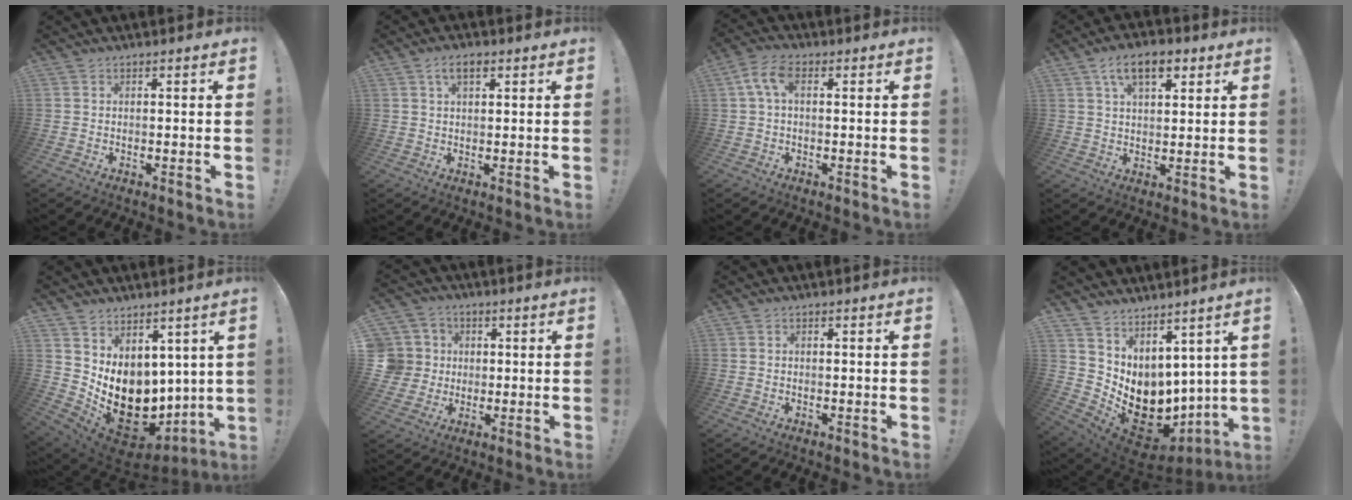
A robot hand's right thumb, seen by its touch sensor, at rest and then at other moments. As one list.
[{"total": 4.3, "force": [1.9, 2.1, 3.2], "torque": [-0.059, 0.004, 0.032]}, {"total": 6.2, "force": [1.2, 3.4, 5.1], "torque": [-0.116, 0.010, 0.023]}, {"total": 9.5, "force": [4.6, 4.9, 6.8], "torque": [-0.105, 0.001, 0.082]}, {"total": 13.3, "force": [-0.1, 10.6, 8.0], "torque": [-0.135, -0.025, 0.024]}, {"total": 8.9, "force": [1.2, 8.5, 2.3], "torque": [-0.048, 0.000, 0.029]}, {"total": 0.0}, {"total": 8.5, "force": [-1.1, 7.5, 3.7], "torque": [-0.050, -0.028, 0.002]}]